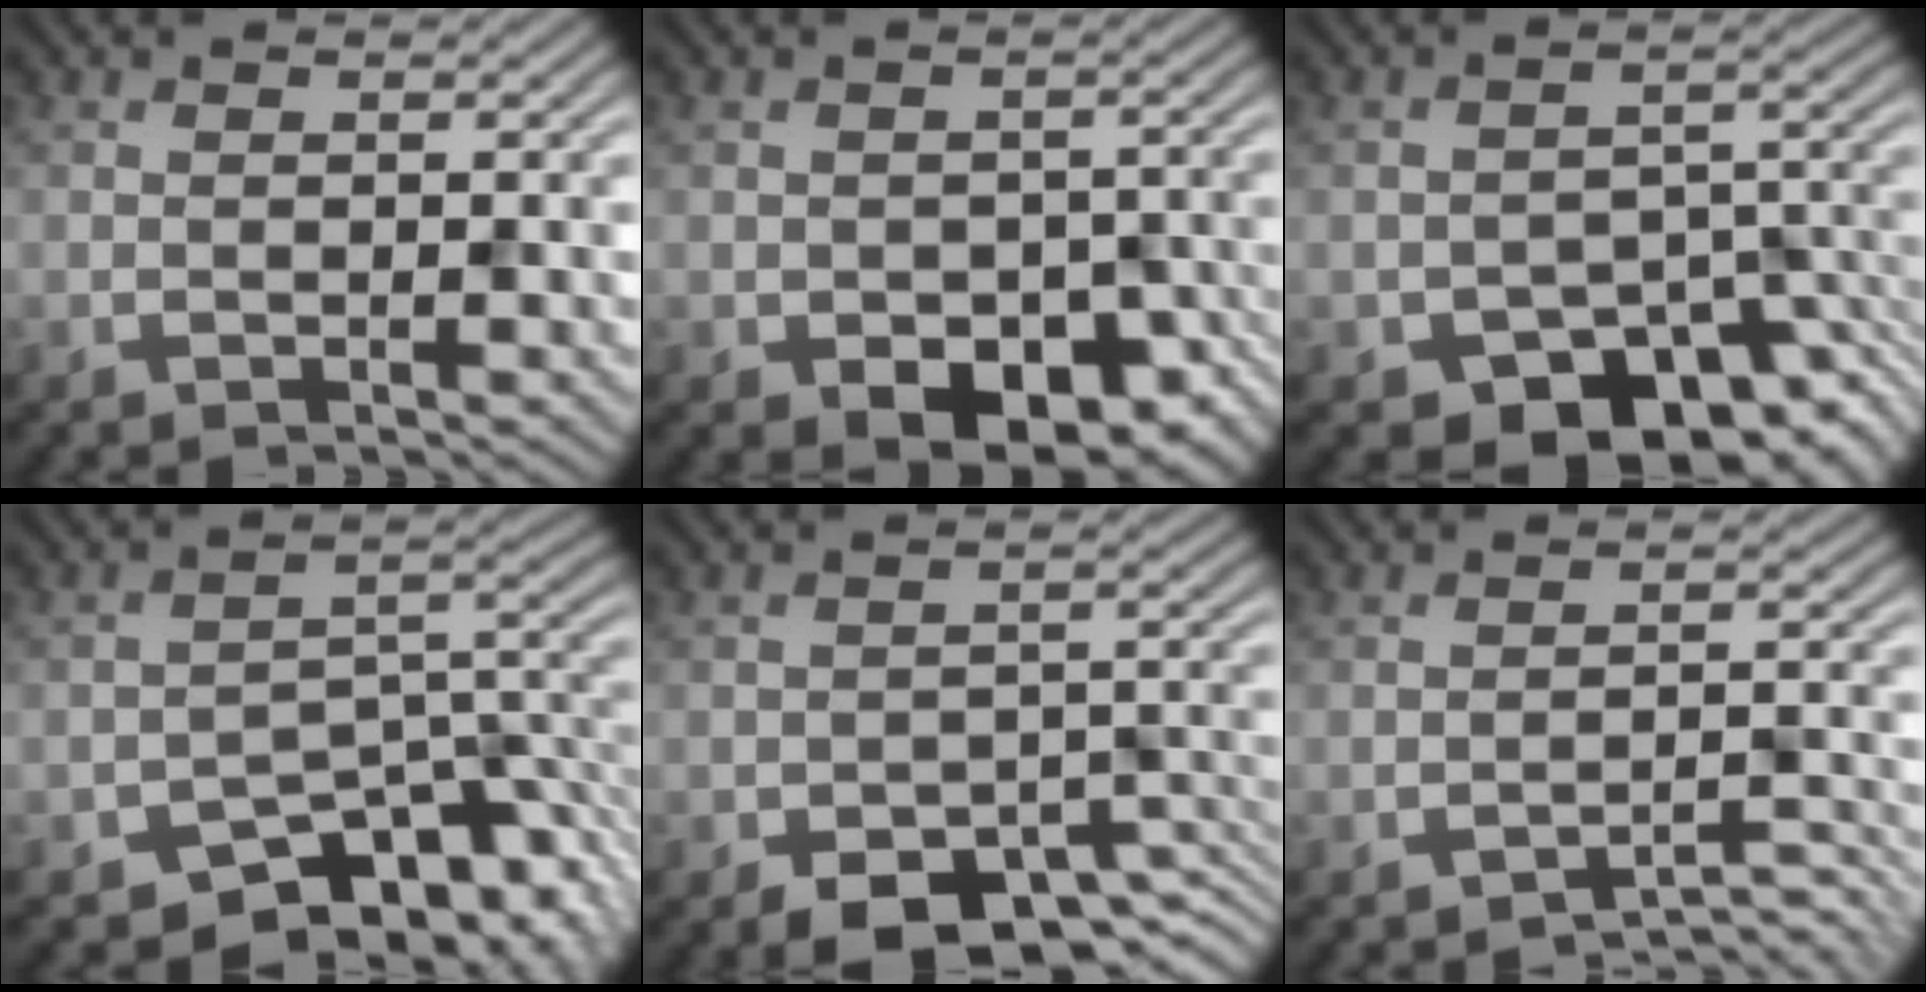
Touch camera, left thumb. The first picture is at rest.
{"total": 8.5, "force": [-3.8, 5.4, 5.2], "torque": [-0.089, -0.034, -0.037]}
{"total": 10.2, "force": [-6.3, 5.5, 5.7], "torque": [-0.080, -0.024, -0.100]}
{"total": 9.6, "force": [-7.0, 4.7, 4.6], "torque": [-0.051, -0.018, -0.115]}
{"total": 7.8, "force": [-5.4, 3.8, 4.2], "torque": [-0.049, -0.015, -0.085]}
{"total": 3.3, "force": [-2.9, 0.6, 1.5], "torque": [-0.020, 0.006, -0.044]}